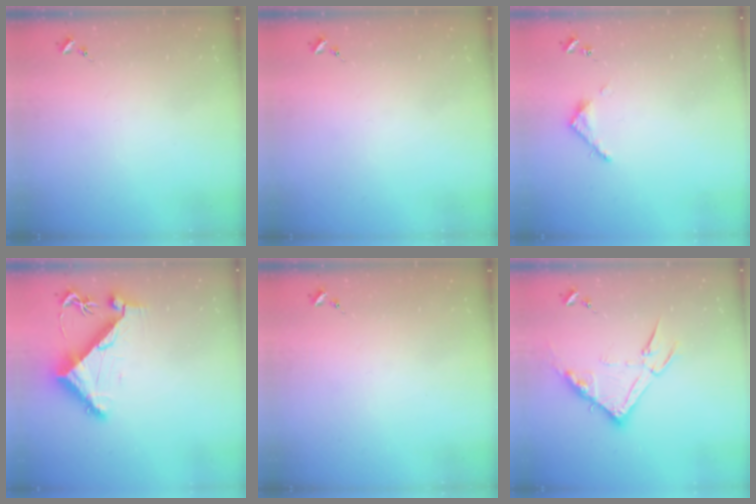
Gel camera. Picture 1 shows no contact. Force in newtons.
{"total": 0.0}
{"total": 3.5, "press": 3.5, "slide": 0.3}
{"total": 8.5, "press": 8.4, "slide": 1.4}
{"total": 0.0}
{"total": 13.8, "press": 13.8, "slide": 0.8}